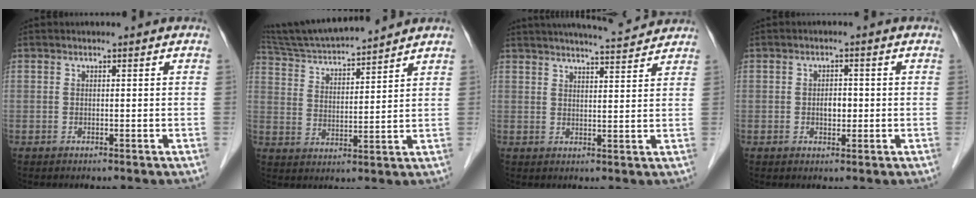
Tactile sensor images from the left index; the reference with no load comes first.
{"total": 13.5, "force": [12.5, 0.3, 5.1], "torque": [-0.097, 0.011, 0.216]}
{"total": 9.4, "force": [8.9, 0.3, 3.2], "torque": [-0.052, 0.012, 0.118]}
{"total": 2.4, "force": [-0.4, 1.4, 1.9], "torque": [-0.030, 0.004, -0.004]}